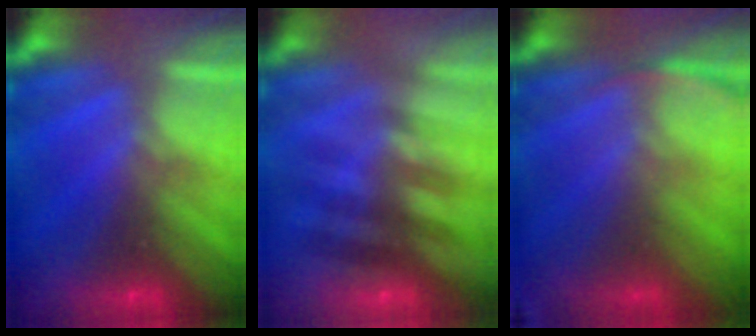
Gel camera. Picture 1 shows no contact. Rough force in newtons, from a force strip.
{"total": 2.4}
{"total": 2.4}